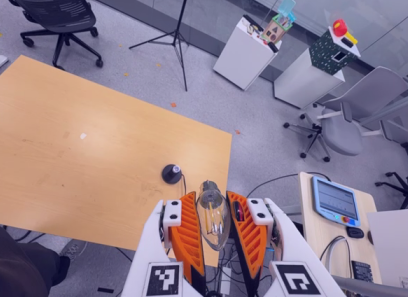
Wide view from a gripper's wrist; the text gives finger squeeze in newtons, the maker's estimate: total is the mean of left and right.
{"total": 12.6, "left": 13.1, "right": 12.1}